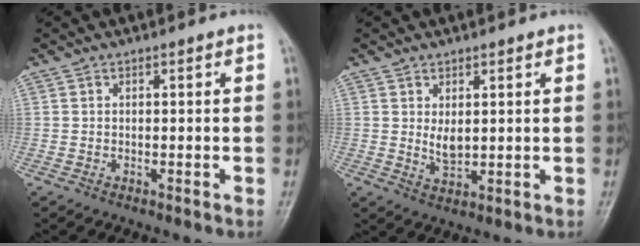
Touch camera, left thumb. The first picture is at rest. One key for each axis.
{"total": 3.4, "fx": 1.1, "fy": 1.9, "fz": 2.6, "tx": -0.038, "ty": -0.015, "tz": 0.025}